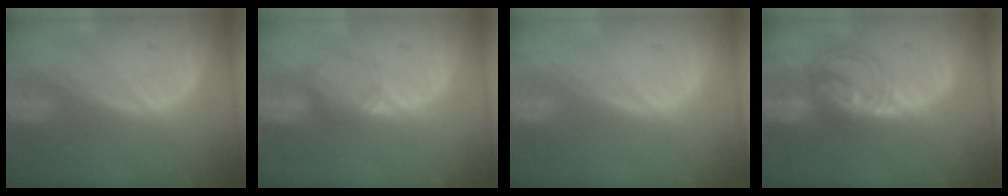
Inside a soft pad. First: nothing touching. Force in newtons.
{"total": 2.2, "press": 2.2, "slide": 0.2}
{"total": 0.0}
{"total": 5.9, "press": 5.9, "slide": 0.7}